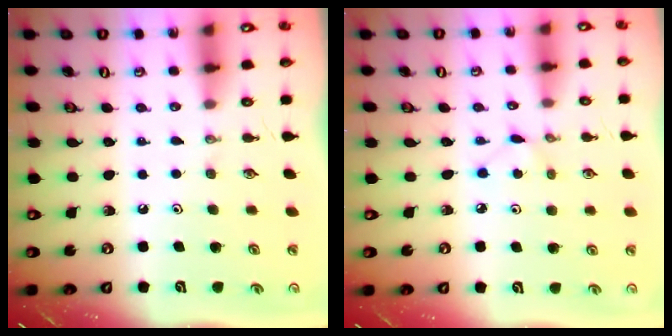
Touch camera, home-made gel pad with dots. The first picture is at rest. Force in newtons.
{"total": 2.5, "press": 2.5, "slide": 0.3}